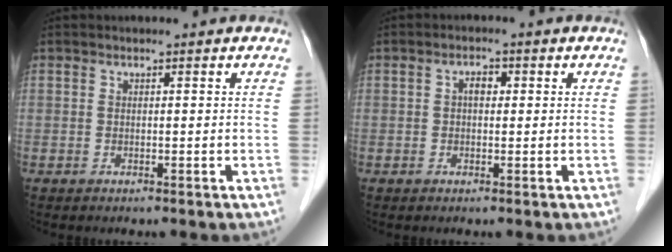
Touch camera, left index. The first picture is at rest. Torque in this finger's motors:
{"motor_torque": [0.00, 0.00, 0.00, 0.01]}